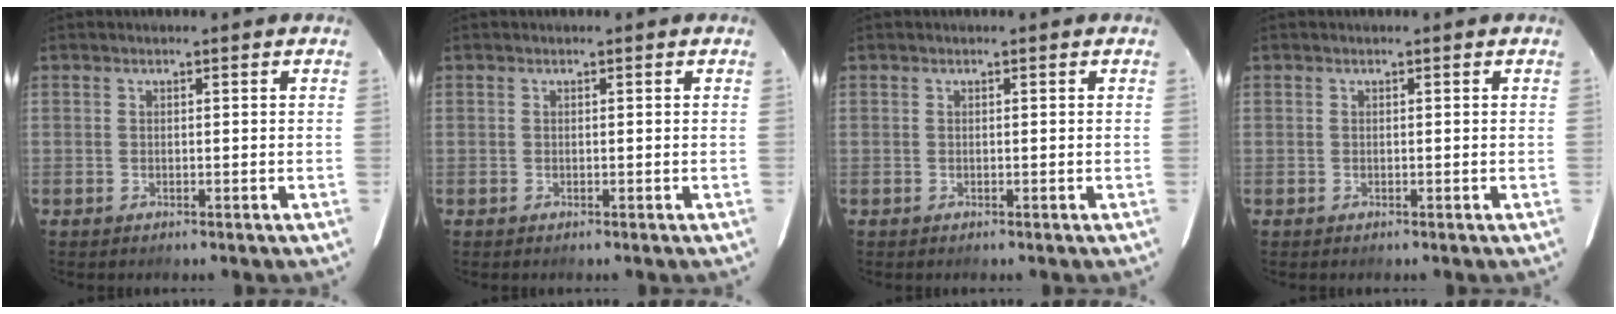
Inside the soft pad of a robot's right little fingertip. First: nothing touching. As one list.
[{"total": 0.0}, {"total": 0.0}, {"total": 0.0}]